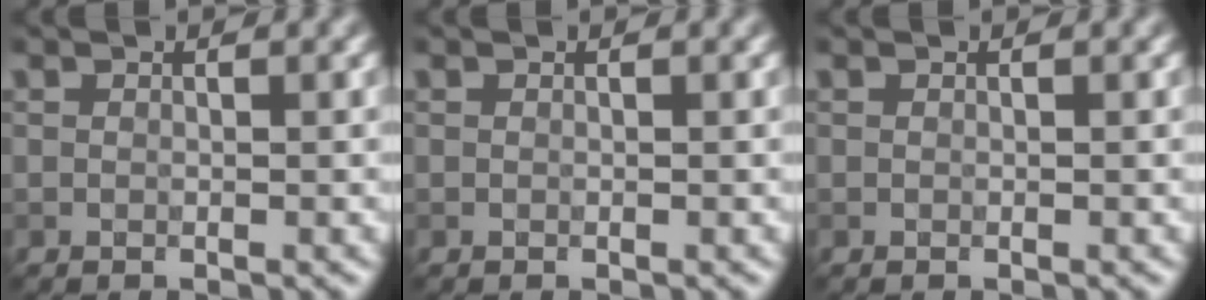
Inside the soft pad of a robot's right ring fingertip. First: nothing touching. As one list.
[{"total": 0.0}, {"total": 0.0}]